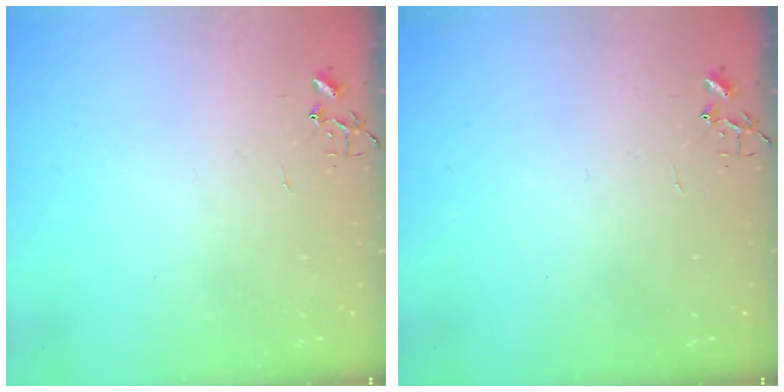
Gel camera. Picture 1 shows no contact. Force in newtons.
{"total": 0.0}